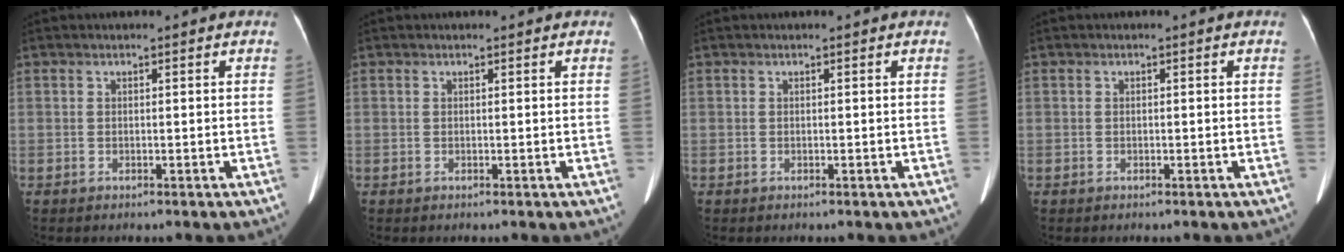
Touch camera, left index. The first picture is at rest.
{"total": 1.0, "force": [0.9, 0.2, 0.3], "torque": [-0.007, 0.010, 0.014]}
{"total": 0.6, "force": [0.5, 0.1, 0.2], "torque": [-0.004, 0.008, 0.008]}
{"total": 0.0}